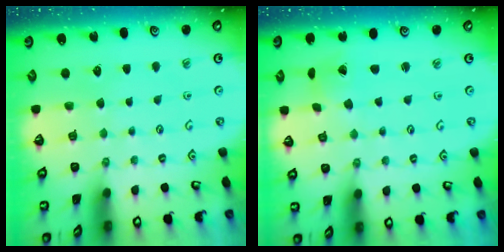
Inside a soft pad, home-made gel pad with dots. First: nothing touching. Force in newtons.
{"total": 1.6, "press": 1.6, "slide": 0.2}